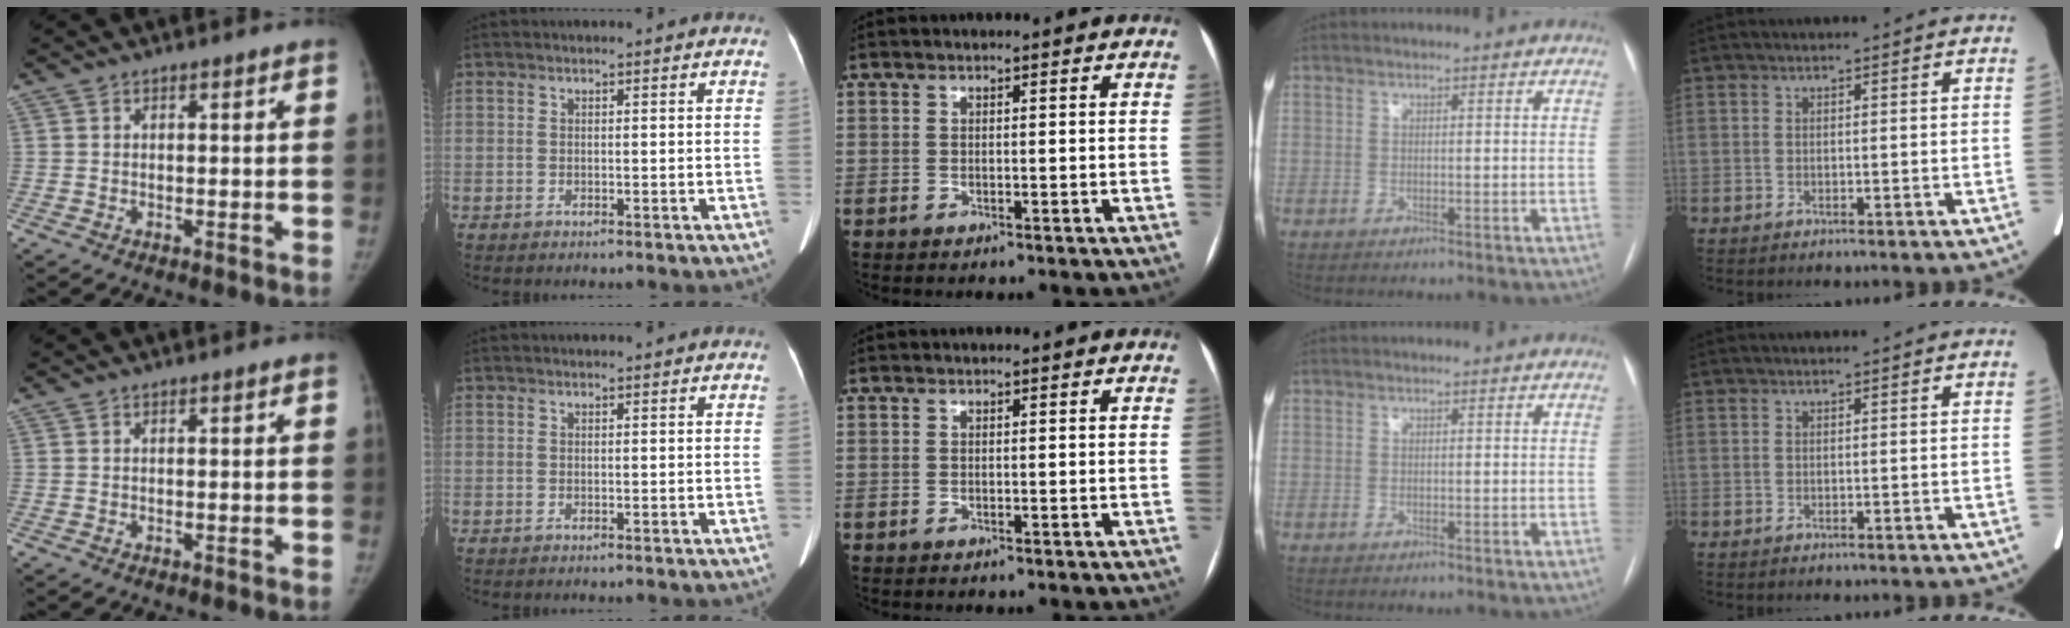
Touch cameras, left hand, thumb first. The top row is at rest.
{}